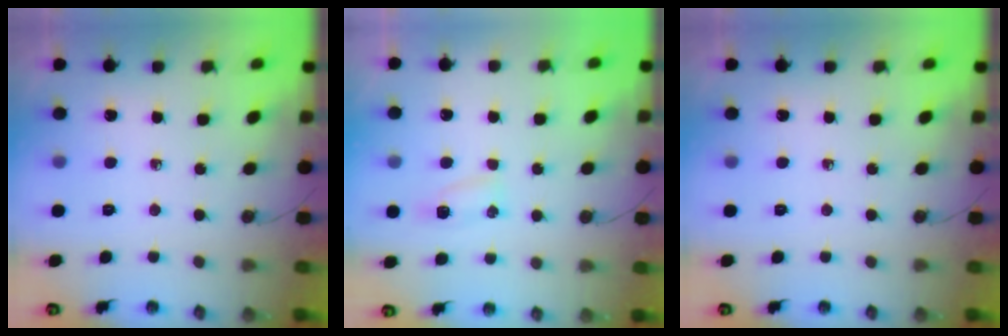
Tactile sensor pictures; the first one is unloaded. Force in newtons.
{"total": 4.9, "press": 4.9, "slide": 0.5}
{"total": 0.0}